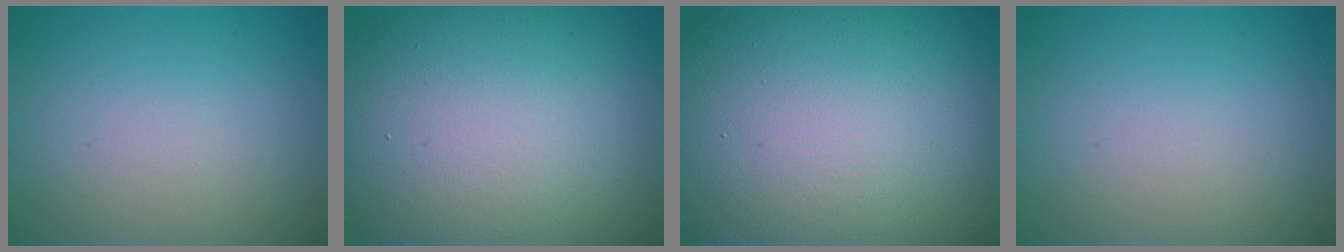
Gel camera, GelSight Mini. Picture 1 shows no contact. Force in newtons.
{"total": 17.2, "press": 17.2, "slide": 0.5}
{"total": 23.4, "press": 23.3, "slide": 1.4}
{"total": 0.0}